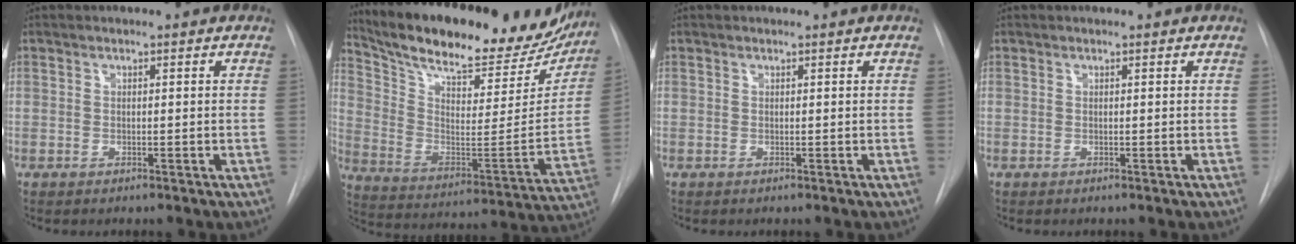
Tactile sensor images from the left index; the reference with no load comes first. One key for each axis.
{"total": 28.8, "fx": 24.5, "fy": 8.0, "fz": 12.9, "tx": -0.210, "ty": -0.031, "tz": 0.343}
{"total": 0.0}
{"total": 0.0}